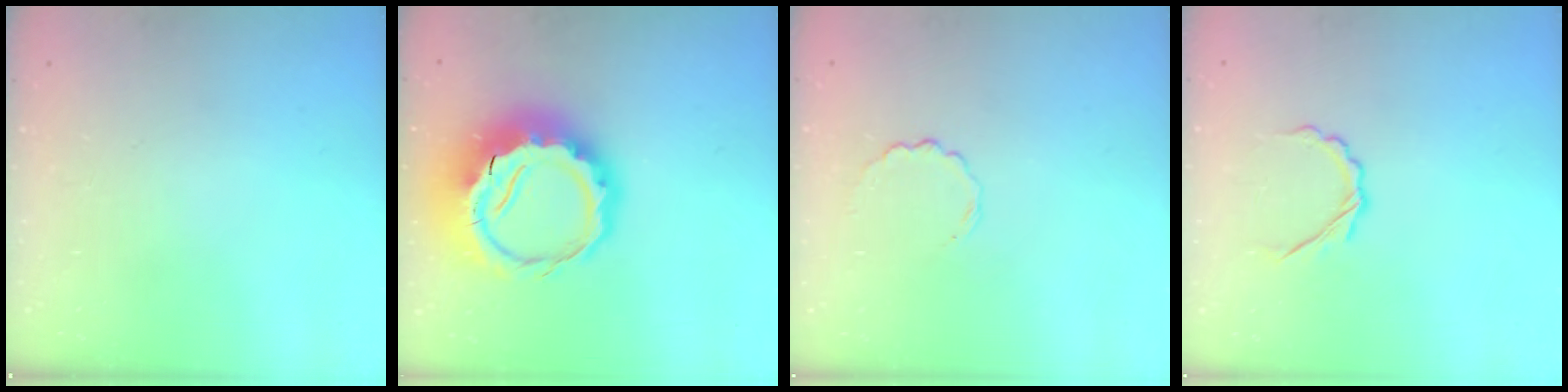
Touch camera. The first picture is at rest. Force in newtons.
{"total": 16.5, "press": 16.2, "slide": 3.4}
{"total": 3.9, "press": 3.6, "slide": 1.3}
{"total": 4.6, "press": 4.5, "slide": 1.1}